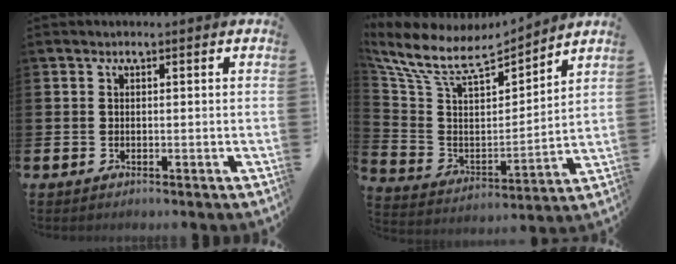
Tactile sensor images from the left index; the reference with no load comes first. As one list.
[{"total": 8.2, "force": [7.2, 2.8, 2.9], "torque": [-0.096, -0.051, 0.120]}]